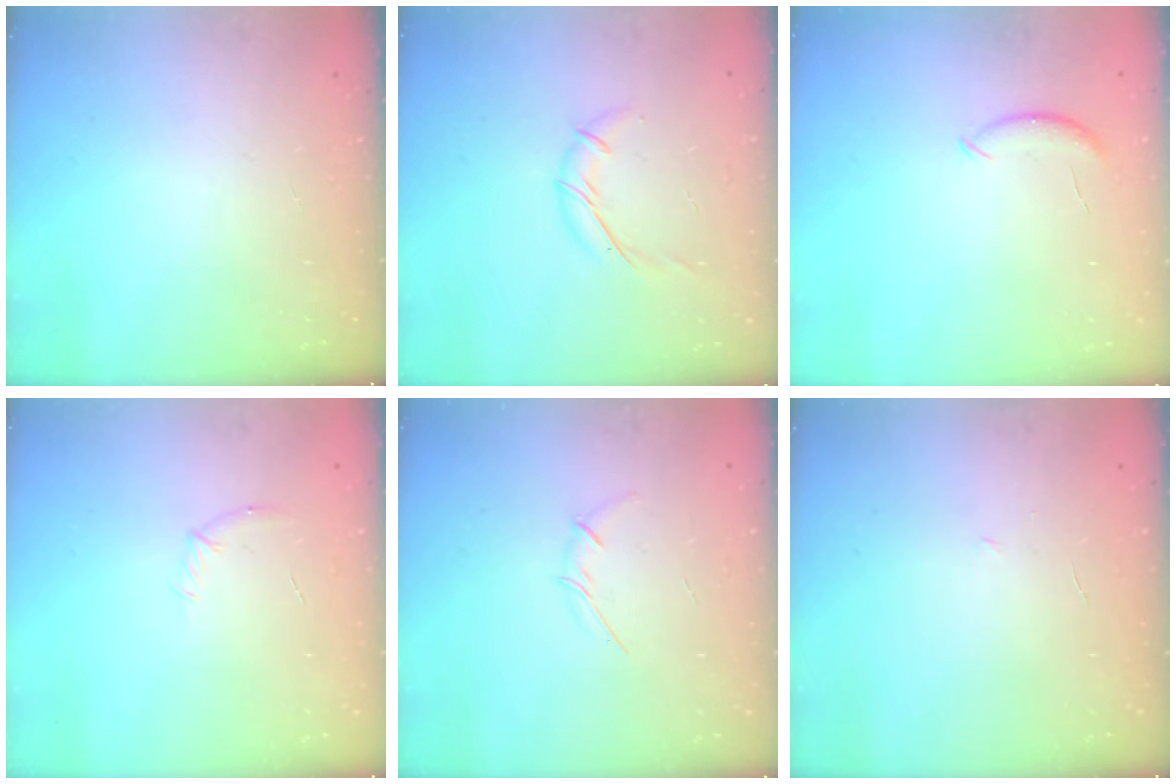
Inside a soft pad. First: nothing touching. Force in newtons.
{"total": 7.3, "press": 7.3, "slide": 0.5}
{"total": 7.1, "press": 7.0, "slide": 1.0}
{"total": 5.0, "press": 4.9, "slide": 1.3}
{"total": 3.3, "press": 3.1, "slide": 0.9}
{"total": 3.6, "press": 3.5, "slide": 1.0}